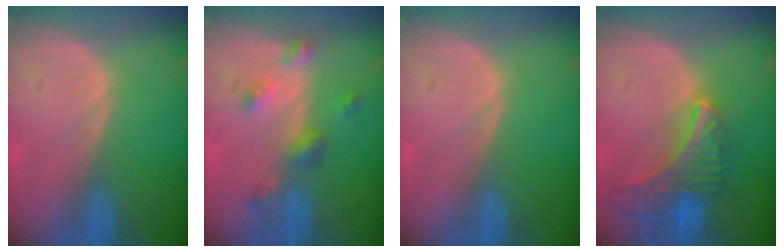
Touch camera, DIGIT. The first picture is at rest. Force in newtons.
{"total": 4.8, "press": 4.3, "slide": 2.3}
{"total": 0.0}
{"total": 9.0, "press": 7.9, "slide": 4.3}